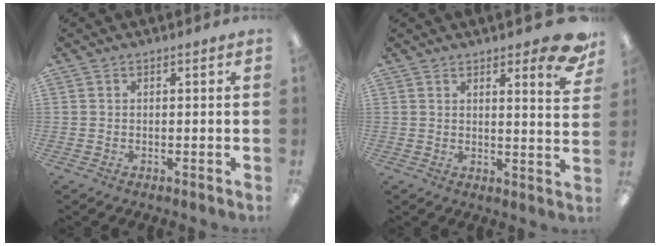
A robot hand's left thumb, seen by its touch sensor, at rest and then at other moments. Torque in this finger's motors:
{"motor_torque": [0.29, 0.38, -0.15, -0.04, 0.05]}